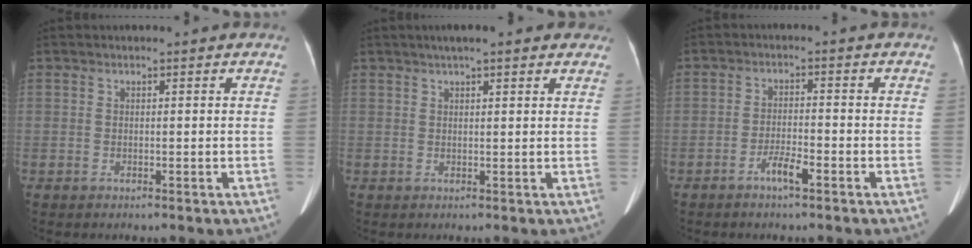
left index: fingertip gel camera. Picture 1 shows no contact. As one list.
[{"total": 7.0, "force": [5.4, 1.4, 4.3], "torque": [-0.056, 0.031, 0.067]}, {"total": 3.3, "force": [-2.2, 0.3, 2.4], "torque": [-0.046, 0.000, -0.041]}]